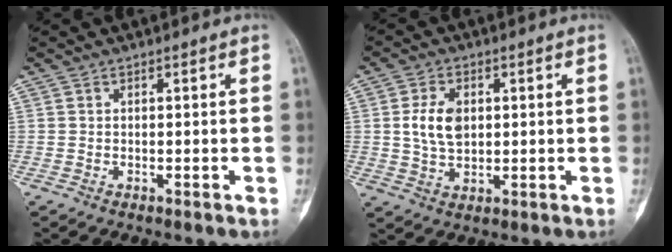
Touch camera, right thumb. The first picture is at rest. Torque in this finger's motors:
{"motor_torque": [-0.53, 0.71, 0.46, 0.43, 0.06]}